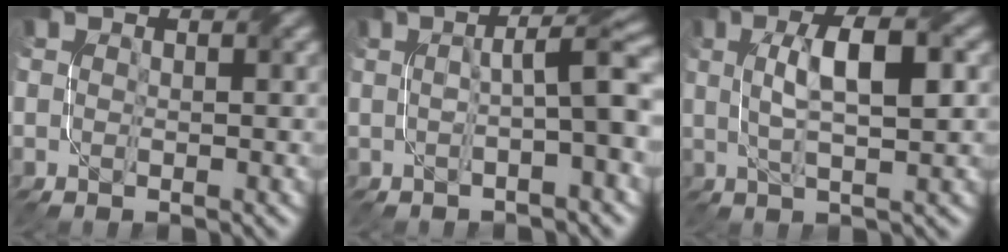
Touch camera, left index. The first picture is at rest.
{"total": 5.1, "force": [0.2, 0.8, 5.0], "torque": [-0.073, 0.016, -0.002]}
{"total": 5.9, "force": [1.1, 1.6, 5.6], "torque": [-0.097, 0.011, 0.018]}